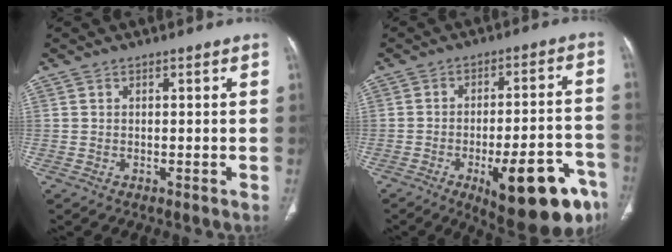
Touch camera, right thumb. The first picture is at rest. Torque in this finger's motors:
{"motor_torque": [2.62, 2.39, 1.73, -1.02, 0.15]}